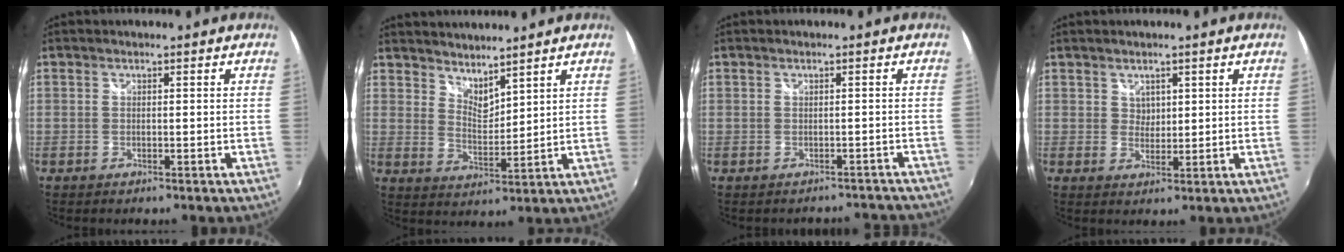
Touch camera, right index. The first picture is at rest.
{"total": 5.7, "force": [5.2, 1.5, 1.7], "torque": [-0.020, -0.005, 0.095]}
{"total": 5.2, "force": [-4.7, 2.2, 0.3], "torque": [0.012, 0.017, -0.045]}
{"total": 2.2, "force": [1.3, 1.7, 0.4], "torque": [0.000, 0.001, 0.024]}